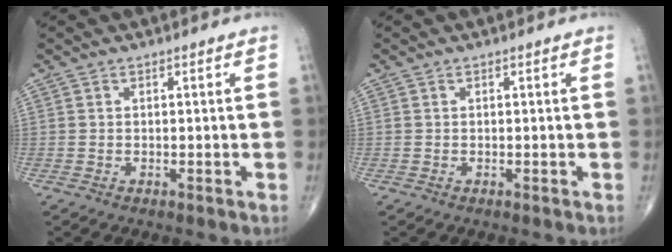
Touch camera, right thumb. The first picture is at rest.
{"total": 0.0}